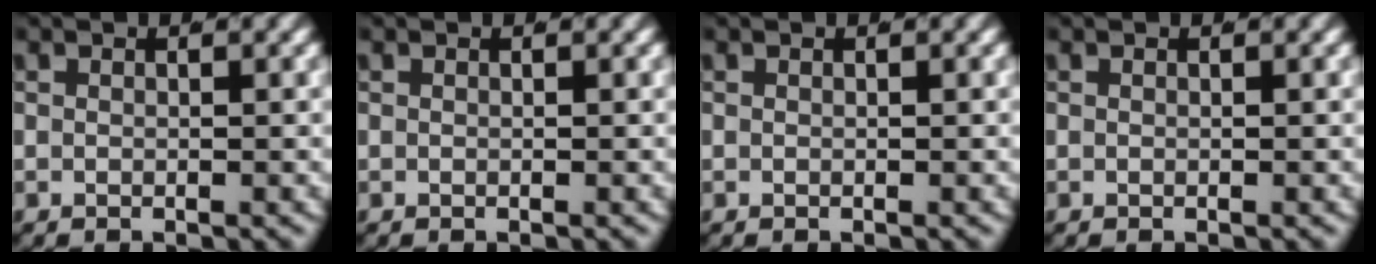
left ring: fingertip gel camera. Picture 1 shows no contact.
{"total": 0.0}
{"total": 0.0}
{"total": 0.0}